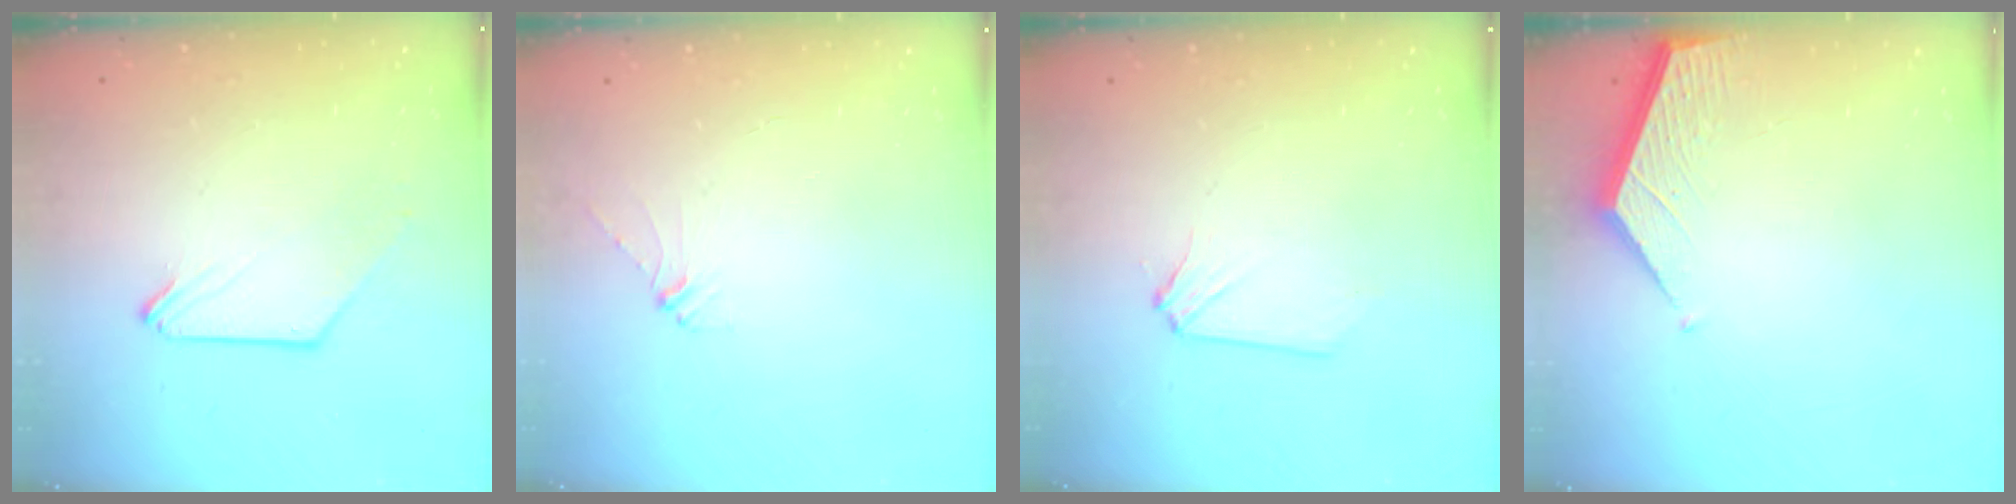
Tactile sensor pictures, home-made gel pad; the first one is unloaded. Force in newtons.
{"total": 3.3, "press": 3.3, "slide": 0.6}
{"total": 2.2, "press": 2.2, "slide": 0.3}
{"total": 3.6, "press": 3.5, "slide": 0.3}